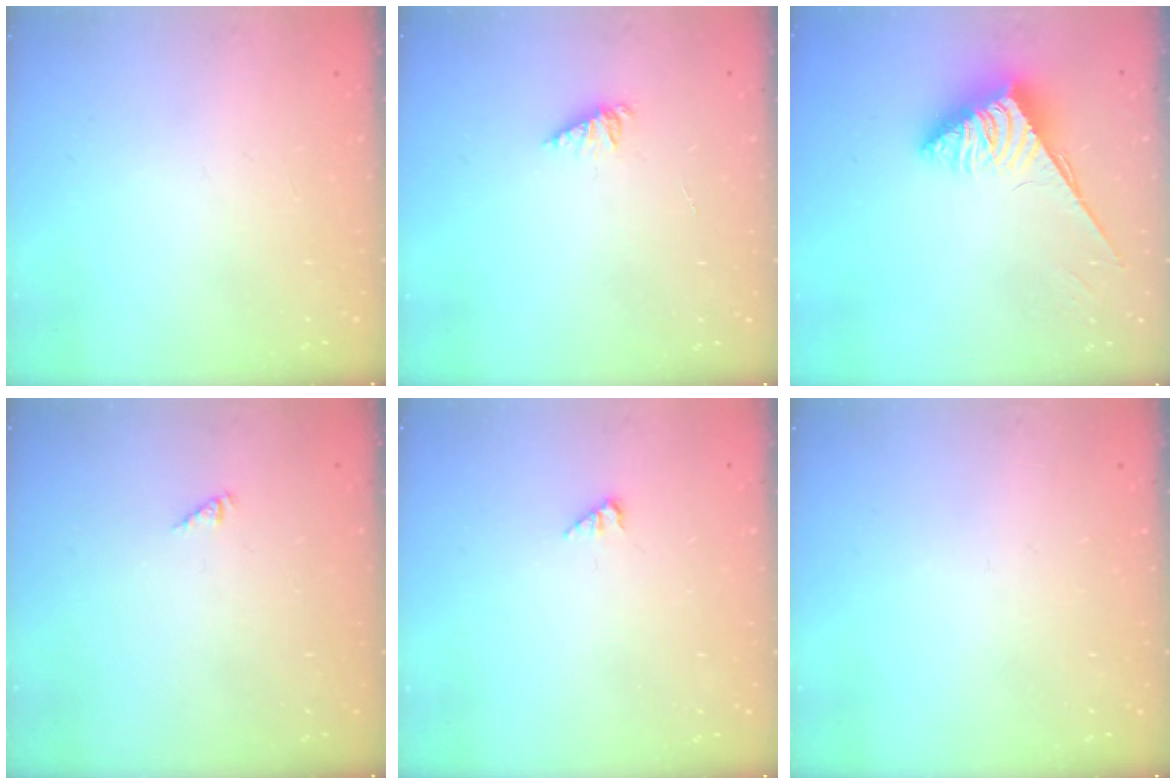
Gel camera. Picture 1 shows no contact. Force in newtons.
{"total": 1.7, "press": 1.7, "slide": 0.2}
{"total": 3.8, "press": 3.8, "slide": 0.6}
{"total": 0.0}
{"total": 1.0, "press": 0.9, "slide": 0.2}
{"total": 0.0}